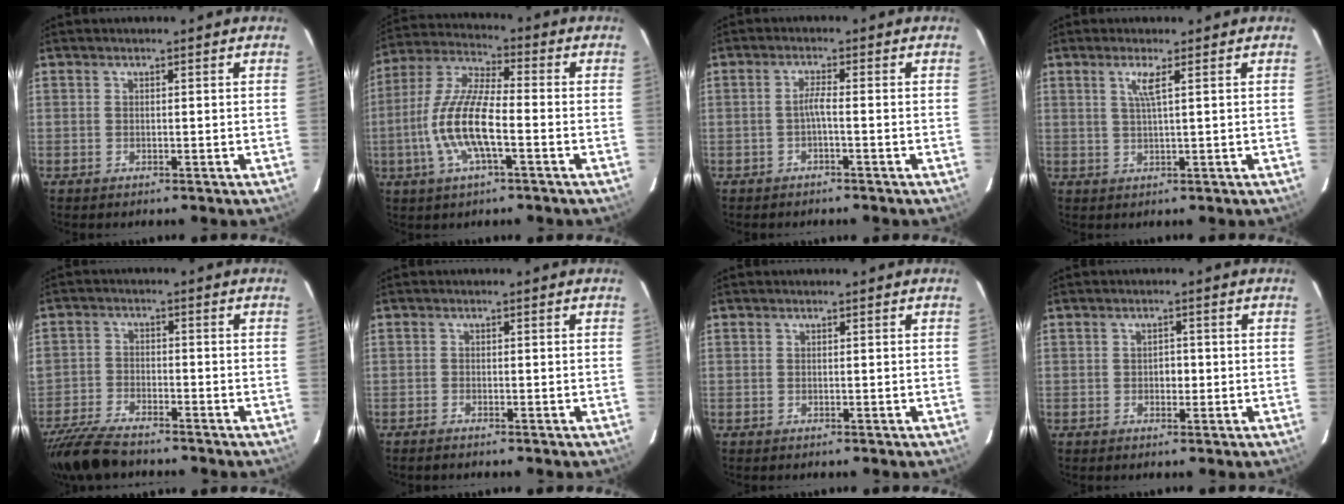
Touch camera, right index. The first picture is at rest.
{"total": 13.3, "force": [-3.6, 3.6, 12.3], "torque": [-0.259, -0.002, -0.073]}
{"total": 1.8, "force": [-0.9, -0.2, 1.5], "torque": [-0.031, 0.002, -0.017]}
{"total": 2.7, "force": [1.2, -0.5, 2.4], "torque": [-0.047, -0.004, 0.023]}
{"total": 9.7, "force": [-8.2, 3.0, 4.2], "torque": [-0.114, -0.016, -0.159]}
{"total": 1.0, "force": [-1.0, 0.2, 0.3], "torque": [-0.014, -0.001, -0.019]}
{"total": 0.0}
{"total": 1.8, "force": [-0.3, 1.5, 1.0], "torque": [-0.015, 0.006, -0.006]}